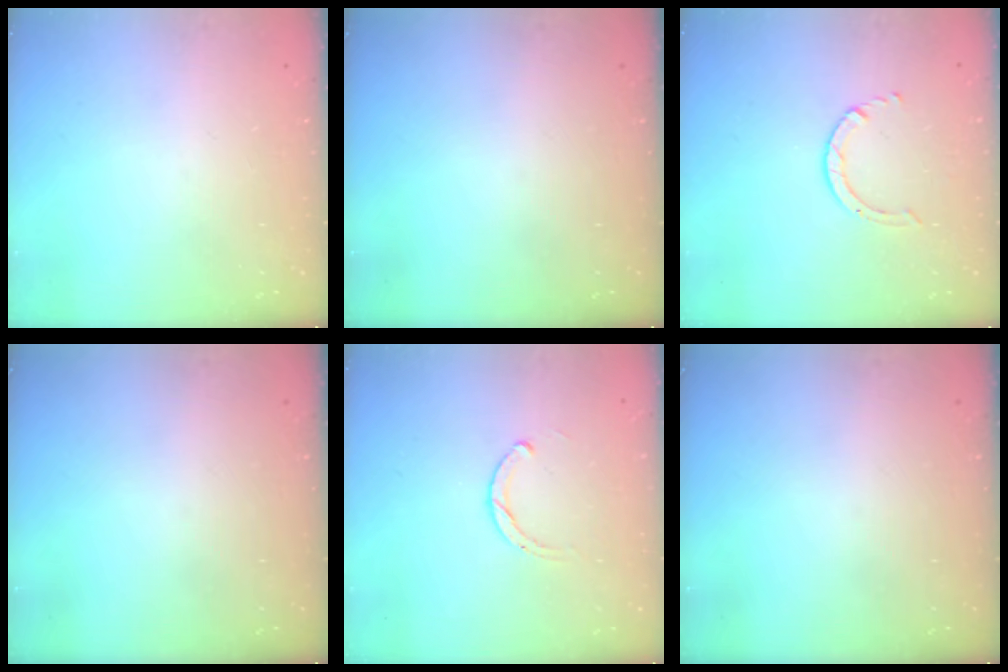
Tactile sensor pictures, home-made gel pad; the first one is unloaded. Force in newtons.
{"total": 0.0}
{"total": 2.5, "press": 2.4, "slide": 0.3}
{"total": 0.0}
{"total": 1.8, "press": 1.8, "slide": 0.2}
{"total": 0.0}